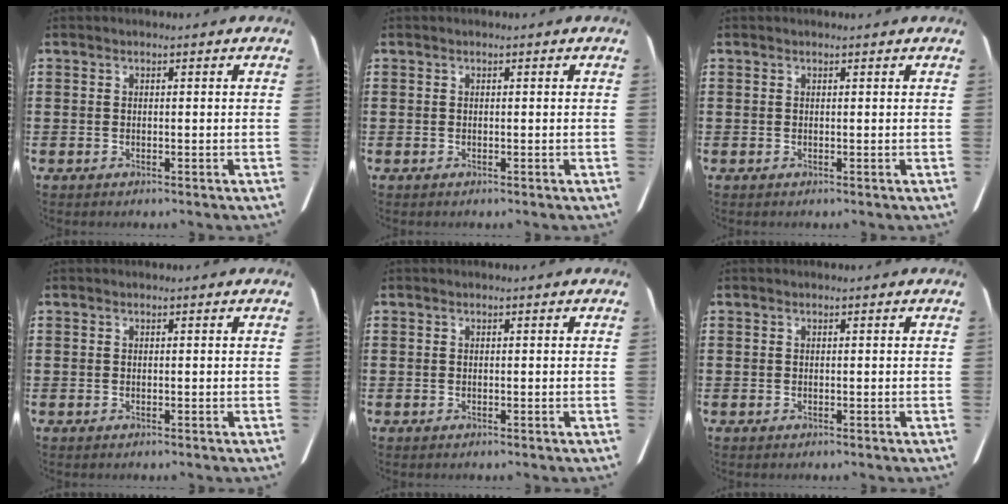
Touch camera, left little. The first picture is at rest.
{"total": 0.0}
{"total": 0.0}
{"total": 0.0}
{"total": 0.0}
{"total": 0.0}